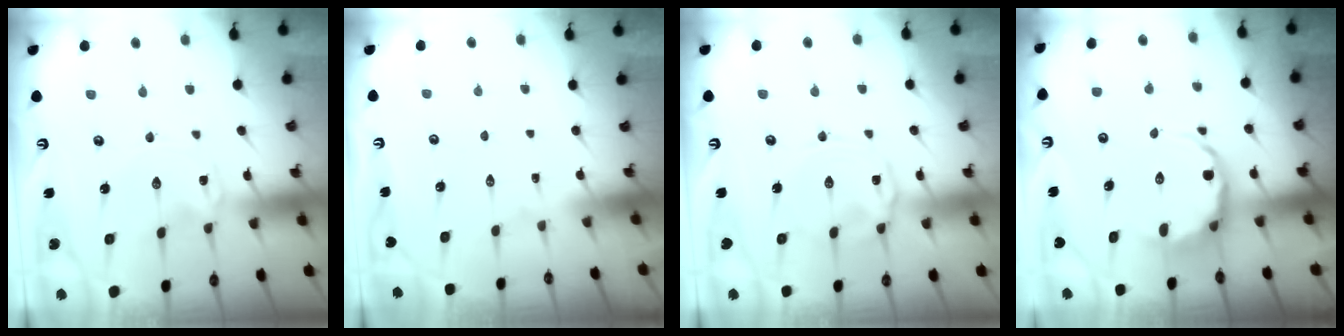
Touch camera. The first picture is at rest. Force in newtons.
{"total": 1.6, "press": 1.6, "slide": 0.1}
{"total": 3.5, "press": 3.4, "slide": 0.6}
{"total": 7.6, "press": 7.2, "slide": 2.4}